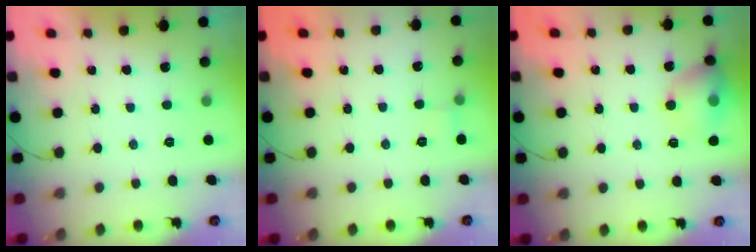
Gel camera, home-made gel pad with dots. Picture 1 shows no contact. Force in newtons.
{"total": 5.0, "press": 4.8, "slide": 1.5}
{"total": 11.0, "press": 10.9, "slide": 1.6}